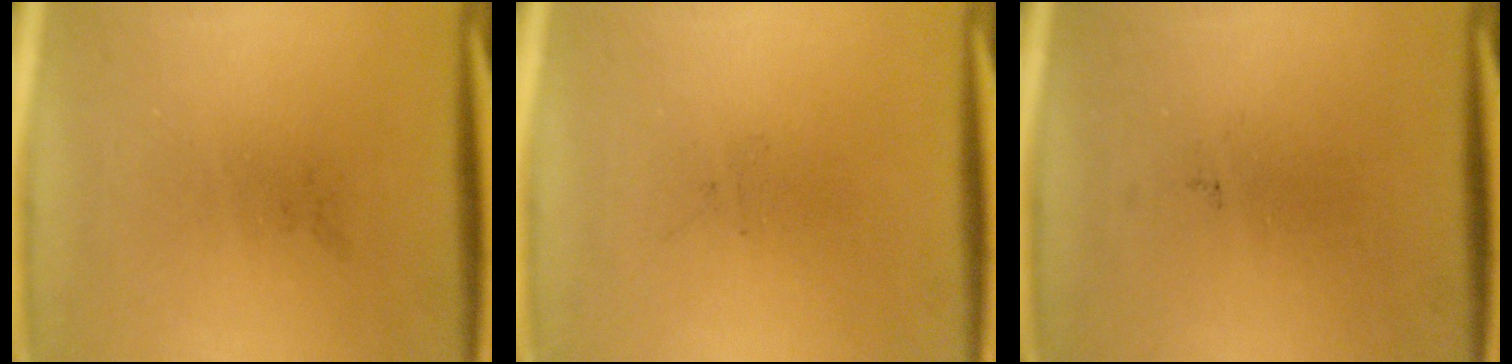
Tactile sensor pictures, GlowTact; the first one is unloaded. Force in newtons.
{"total": 0.0}
{"total": 0.0}